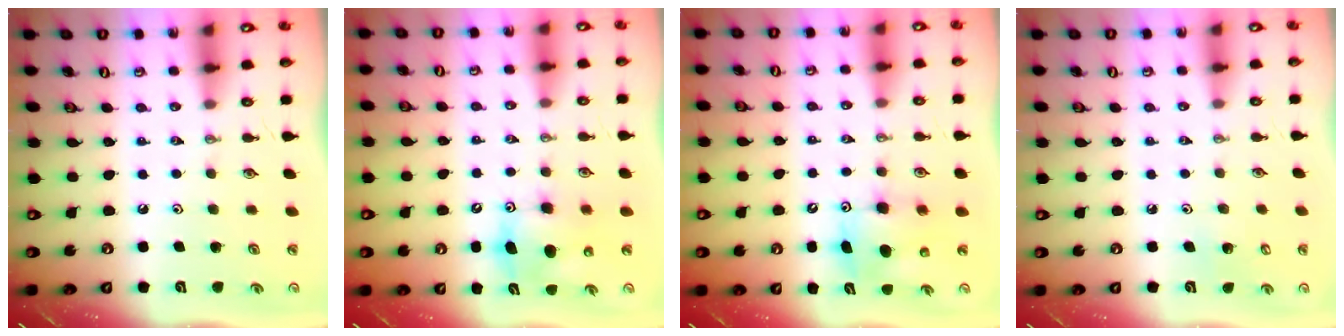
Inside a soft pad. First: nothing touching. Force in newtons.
{"total": 8.9, "press": 8.7, "slide": 1.8}
{"total": 8.8, "press": 8.7, "slide": 0.8}
{"total": 2.9, "press": 2.9, "slide": 0.3}